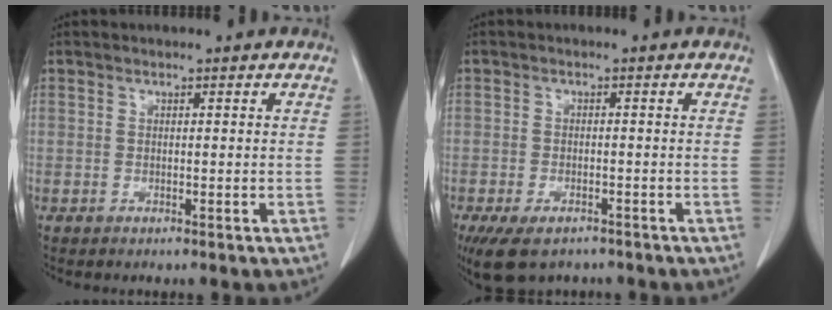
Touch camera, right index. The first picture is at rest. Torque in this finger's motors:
{"motor_torque": [1.02, -0.82, 0.38, 0.11]}